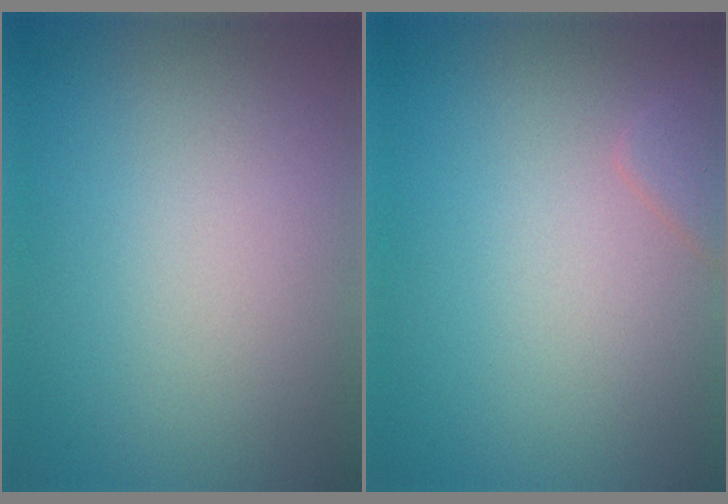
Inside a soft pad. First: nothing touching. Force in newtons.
{"total": 1.2, "press": 1.2, "slide": 0.0}